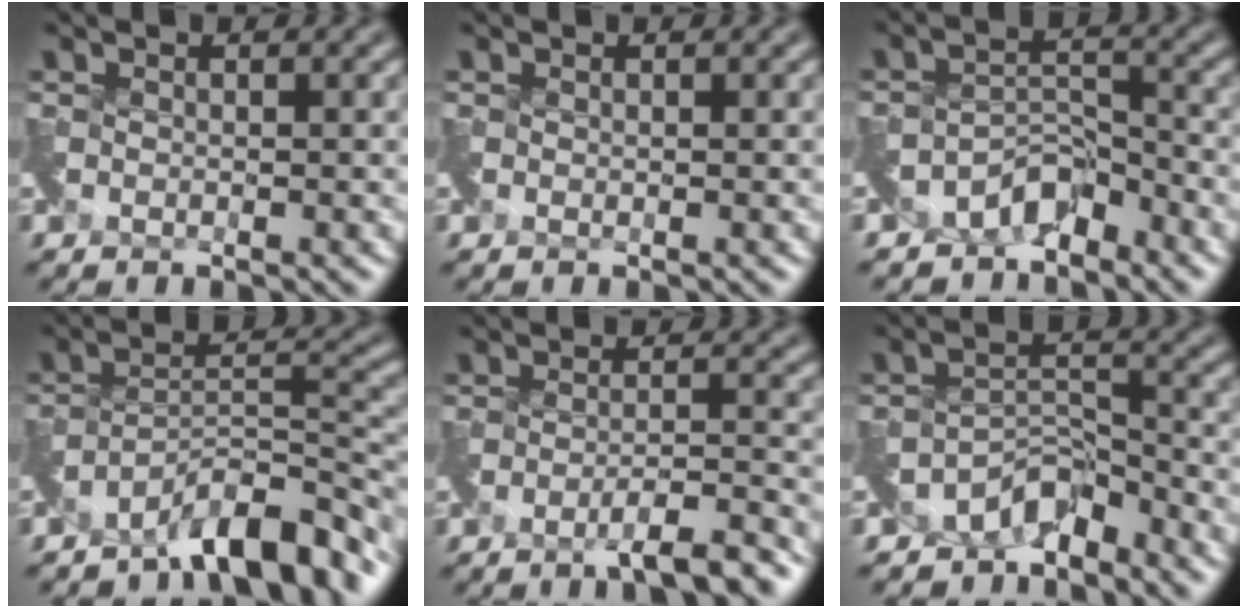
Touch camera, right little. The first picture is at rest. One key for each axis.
{"total": 0.0}
{"total": 3.3, "fx": -3.0, "fy": 1.0, "fz": 0.8, "tx": -0.004, "ty": -0.001, "tz": -0.057}
{"total": 7.9, "fx": -6.0, "fy": 1.9, "fz": 4.7, "tx": -0.059, "ty": 0.002, "tz": -0.109}
{"total": 4.5, "fx": -3.5, "fy": 0.5, "fz": 2.8, "tx": -0.047, "ty": -0.003, "tz": -0.058}
{"total": 3.6, "fx": -3.3, "fy": 1.0, "fz": 1.0, "tx": -0.004, "ty": 0.000, "tz": -0.064}